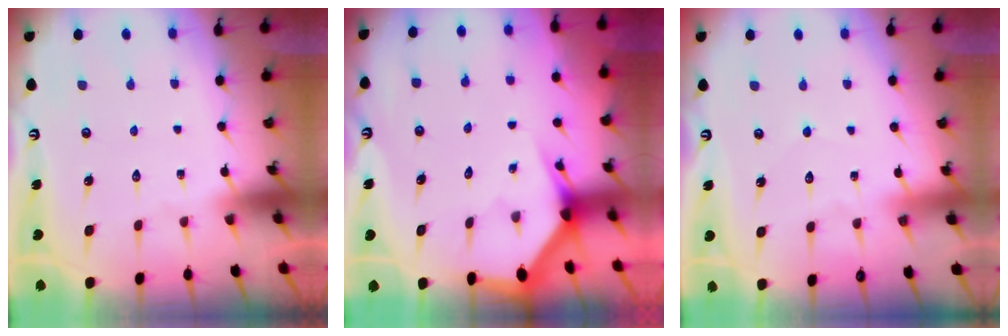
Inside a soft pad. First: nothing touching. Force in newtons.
{"total": 2.8, "press": 2.8, "slide": 0.0}
{"total": 2.9, "press": 2.9, "slide": 0.3}